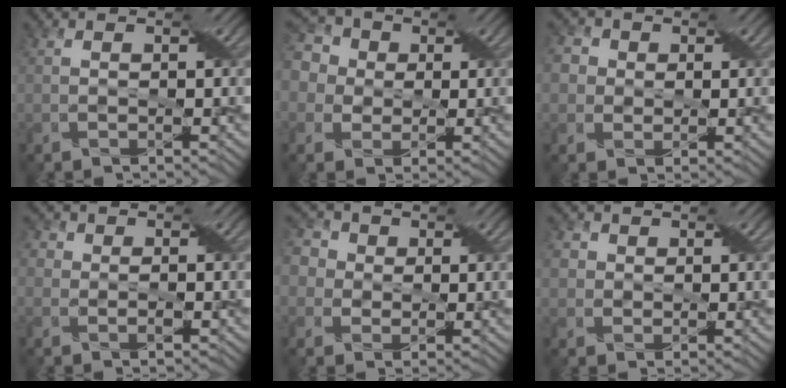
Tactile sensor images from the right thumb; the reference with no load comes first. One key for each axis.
{"total": 9.2, "fx": 2.4, "fy": 7.8, "fz": 4.3, "tx": -0.141, "ty": 0.037, "tz": 0.016}
{"total": 5.7, "fx": 1.7, "fy": 5.0, "fz": 2.2, "tx": -0.070, "ty": 0.022, "tz": 0.011}
{"total": 3.3, "fx": 0.2, "fy": 2.8, "fz": 1.7, "tx": -0.011, "ty": 0.006, "tz": -0.029}
{"total": 6.3, "fx": 1.5, "fy": 5.5, "fz": 2.8, "tx": -0.086, "ty": 0.026, "tz": -0.001}
{"total": 3.7, "fx": 1.2, "fy": 3.3, "fz": 1.3, "tx": -0.038, "ty": 0.009, "tz": 0.008}